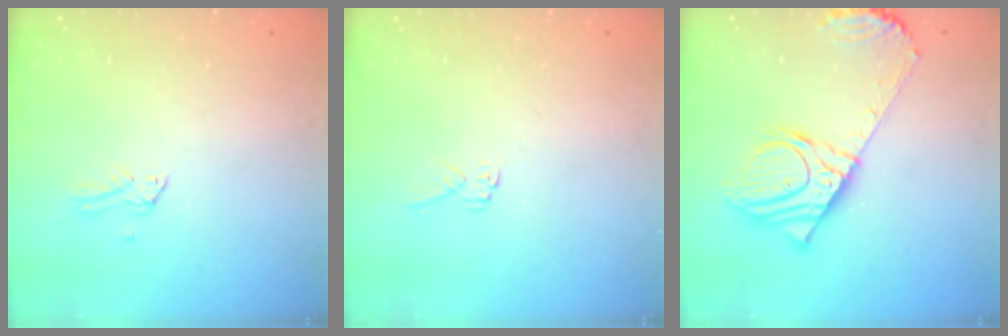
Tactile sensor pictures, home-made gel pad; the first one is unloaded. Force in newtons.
{"total": 4.6, "press": 4.6, "slide": 0.5}
{"total": 17.3, "press": 17.0, "slide": 3.6}